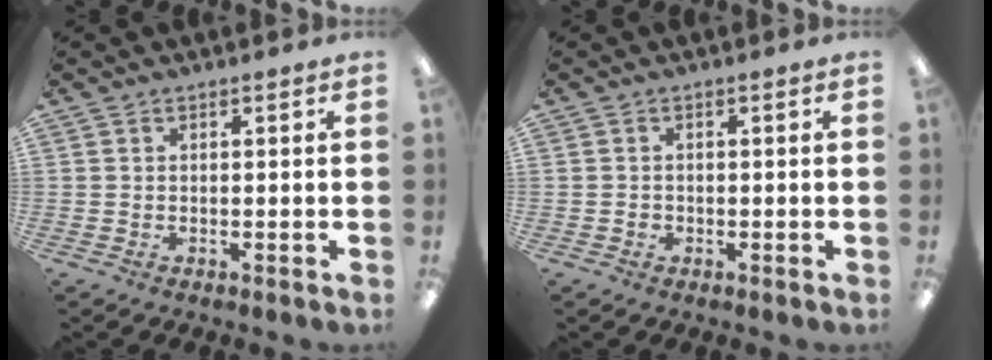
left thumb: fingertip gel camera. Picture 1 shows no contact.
{"total": 0.9, "force": [-0.3, 0.8, 0.4], "torque": [-0.008, 0.002, -0.007]}